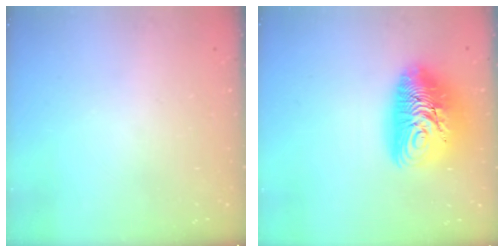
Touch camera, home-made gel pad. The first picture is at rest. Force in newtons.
{"total": 16.5, "press": 16.4, "slide": 1.4}